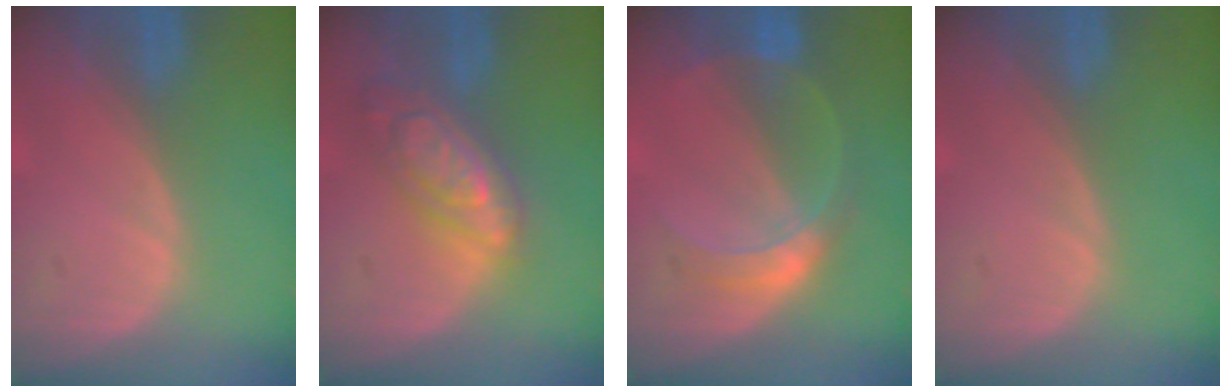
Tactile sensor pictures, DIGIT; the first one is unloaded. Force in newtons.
{"total": 7.5, "press": 7.5, "slide": 0.5}
{"total": 5.5, "press": 5.5, "slide": 0.1}
{"total": 0.0}